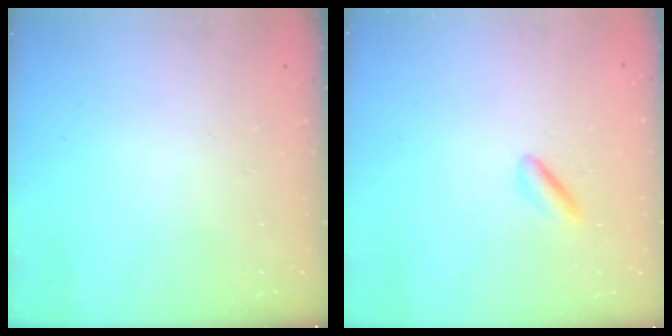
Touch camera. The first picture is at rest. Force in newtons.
{"total": 2.4, "press": 2.2, "slide": 0.8}